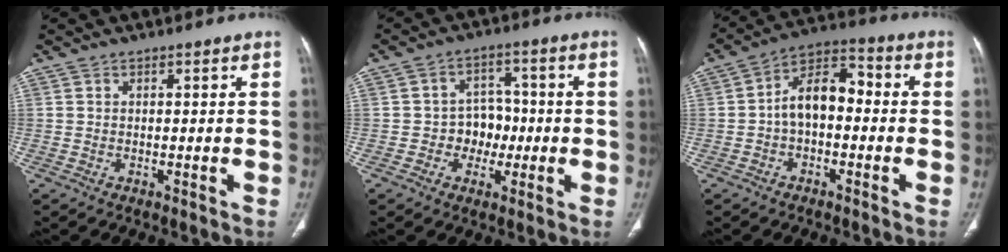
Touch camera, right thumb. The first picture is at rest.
{"total": 6.6, "force": [-1.4, 5.6, 3.2], "torque": [-0.005, 0.020, -0.029]}
{"total": 9.6, "force": [-0.8, 5.9, 7.5], "torque": [-0.109, 0.040, -0.029]}